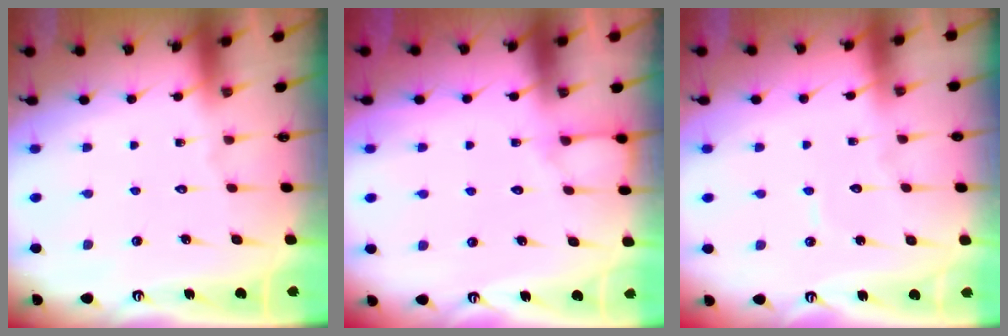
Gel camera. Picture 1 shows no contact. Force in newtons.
{"total": 4.6, "press": 4.6, "slide": 0.5}
{"total": 3.8, "press": 3.8, "slide": 0.4}